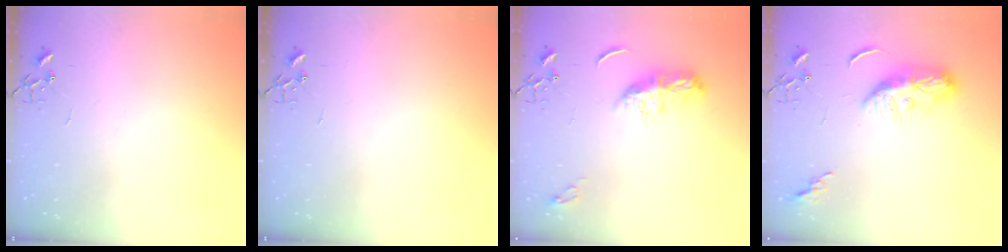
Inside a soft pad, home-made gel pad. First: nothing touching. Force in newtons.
{"total": 0.0}
{"total": 8.7, "press": 8.7, "slide": 0.3}
{"total": 9.4, "press": 9.4, "slide": 1.0}